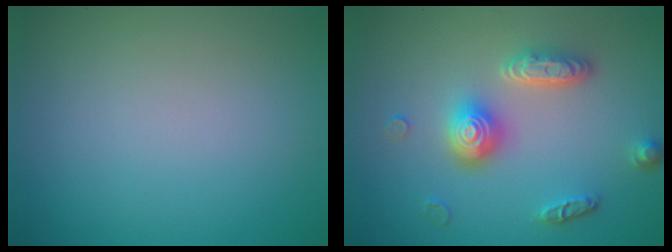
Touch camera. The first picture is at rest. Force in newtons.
{"total": 4.1, "press": 3.4, "slide": 2.4}